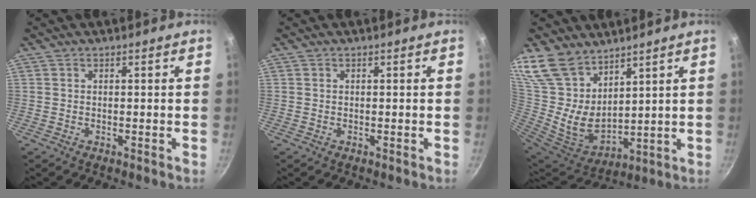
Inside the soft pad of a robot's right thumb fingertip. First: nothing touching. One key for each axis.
{"total": 0.0}
{"total": 17.2, "fx": 11.3, "fy": 9.5, "fz": 8.8, "tx": -0.176, "ty": -0.056, "tz": 0.245}